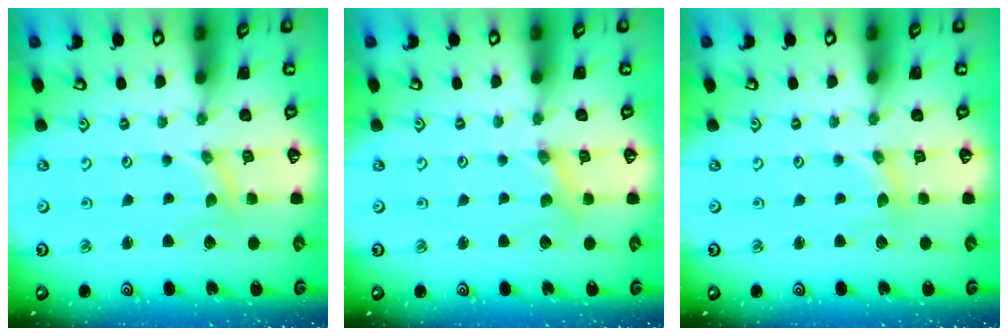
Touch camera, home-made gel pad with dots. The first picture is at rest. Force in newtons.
{"total": 1.5, "press": 1.5, "slide": 0.1}
{"total": 1.7, "press": 1.6, "slide": 0.2}